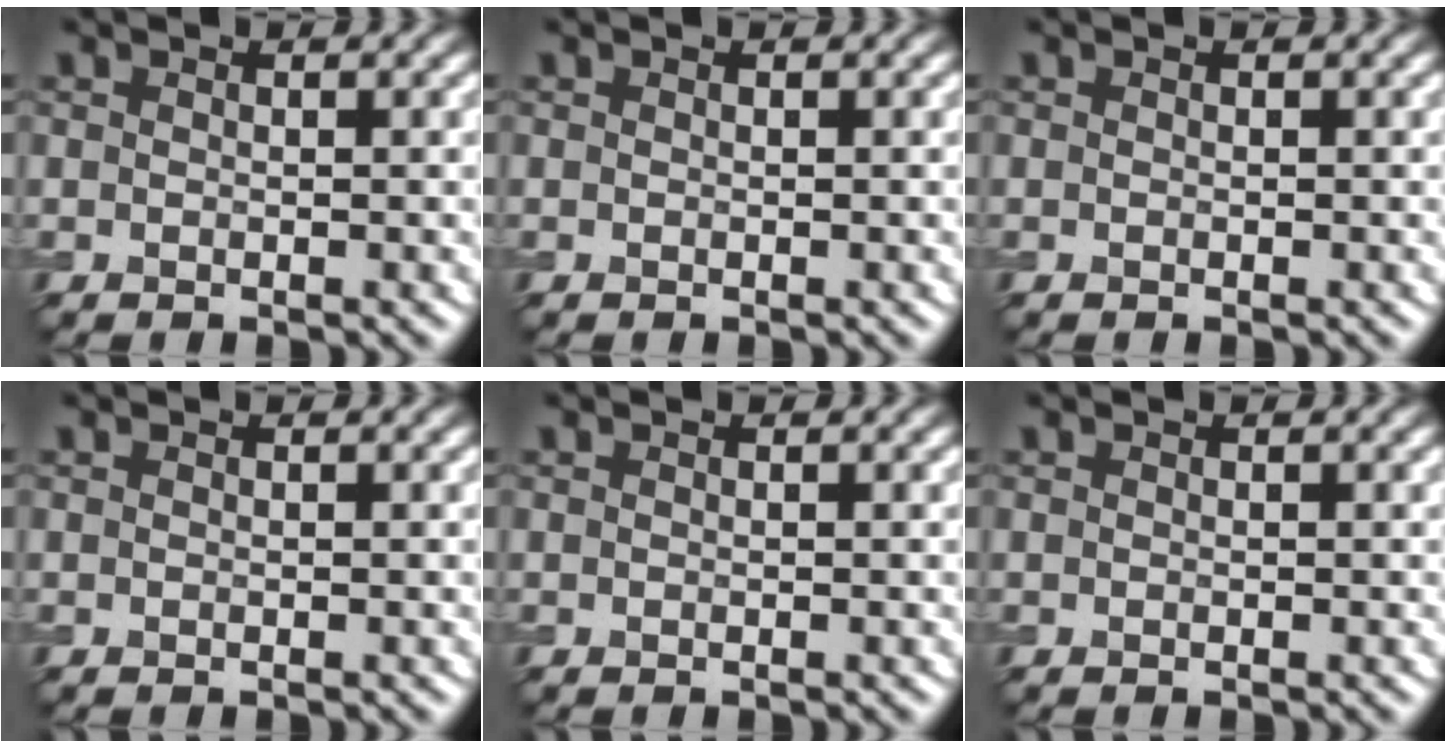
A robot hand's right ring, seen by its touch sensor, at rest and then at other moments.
{"total": 0.0}
{"total": 0.0}
{"total": 0.0}
{"total": 0.0}
{"total": 0.0}